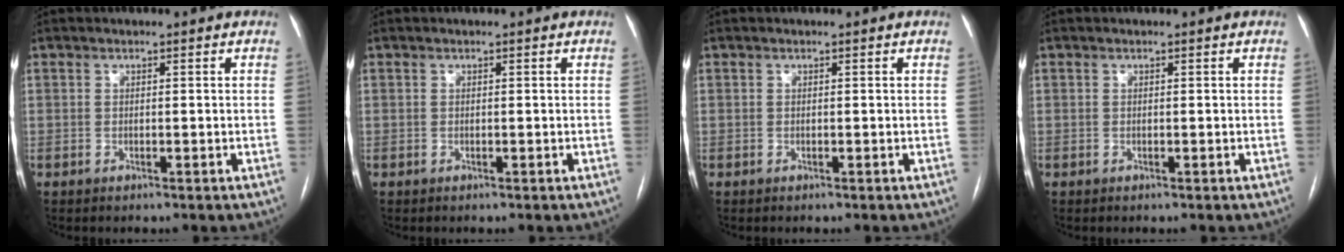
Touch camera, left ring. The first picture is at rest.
{"total": 0.0}
{"total": 0.0}
{"total": 0.0}